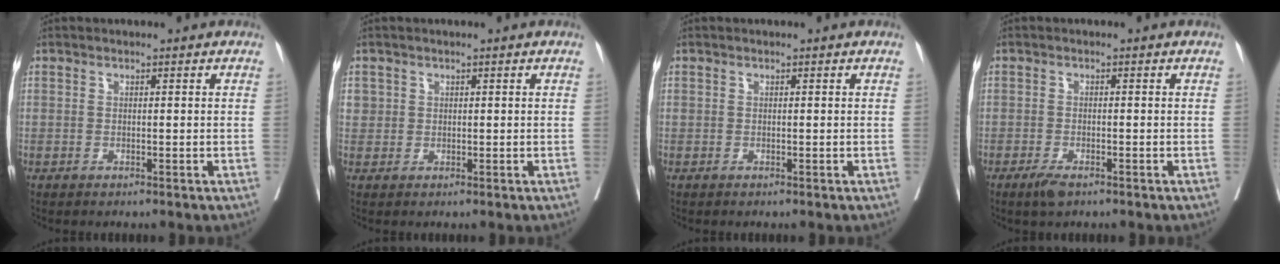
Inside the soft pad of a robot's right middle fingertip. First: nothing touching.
{"total": 2.0, "force": [0.7, 1.9, 0.3], "torque": [0.008, 0.006, 0.014]}
{"total": 0.0}
{"total": 2.3, "force": [-1.5, 0.7, 1.6], "torque": [-0.032, -0.004, -0.026]}